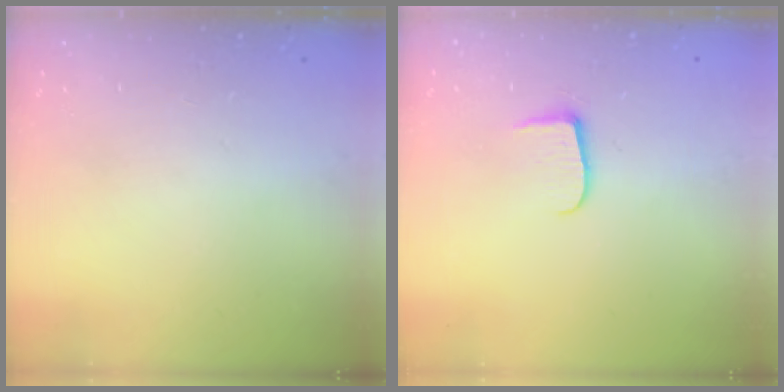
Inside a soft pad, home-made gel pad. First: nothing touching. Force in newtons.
{"total": 6.2, "press": 6.1, "slide": 0.7}